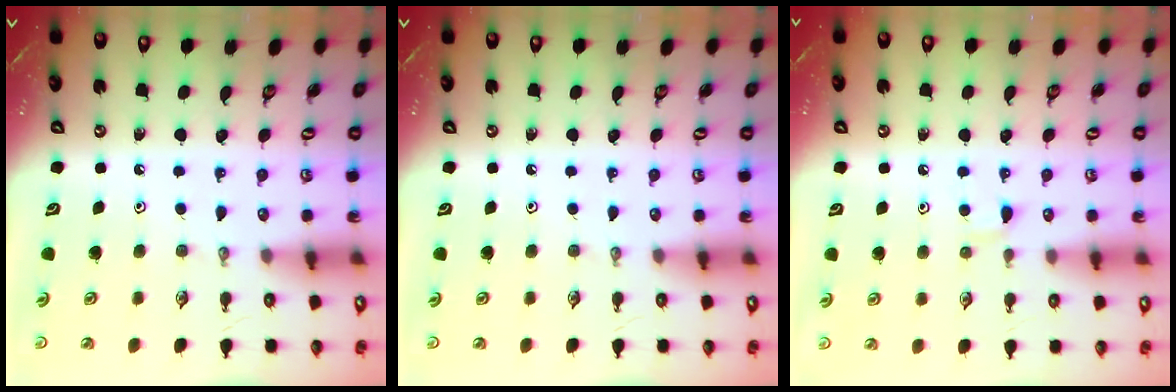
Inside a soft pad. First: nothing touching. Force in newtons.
{"total": 0.0}
{"total": 5.0, "press": 5.0, "slide": 0.6}